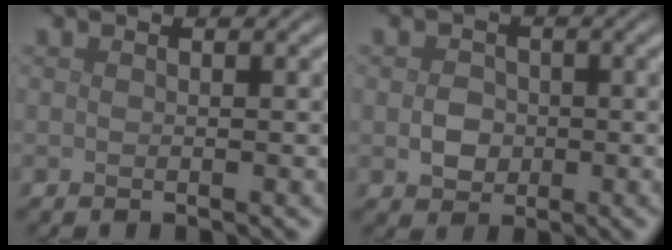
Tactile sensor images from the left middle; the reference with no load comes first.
{"total": 2.1, "force": [-0.3, 1.9, 1.0], "torque": [-0.013, -0.001, -0.009]}